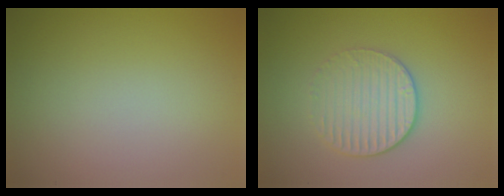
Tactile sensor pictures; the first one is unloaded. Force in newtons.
{"total": 3.0, "press": 2.7, "slide": 1.3}